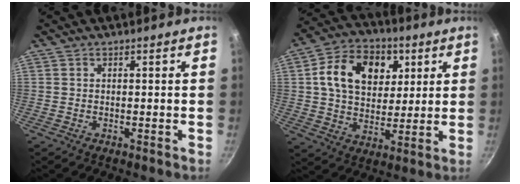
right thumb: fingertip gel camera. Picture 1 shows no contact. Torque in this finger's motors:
{"motor_torque": [-1.34, 1.62, 0.56, 0.28, 0.31]}